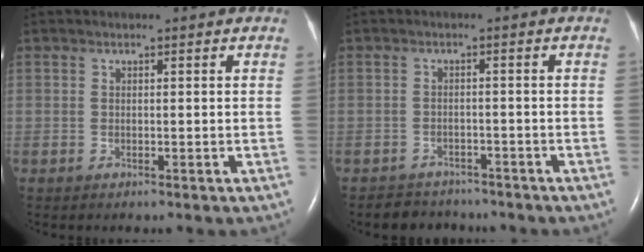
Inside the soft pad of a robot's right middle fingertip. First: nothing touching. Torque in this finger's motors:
{"motor_torque": [0.14, -0.14, -0.02, 0.00]}